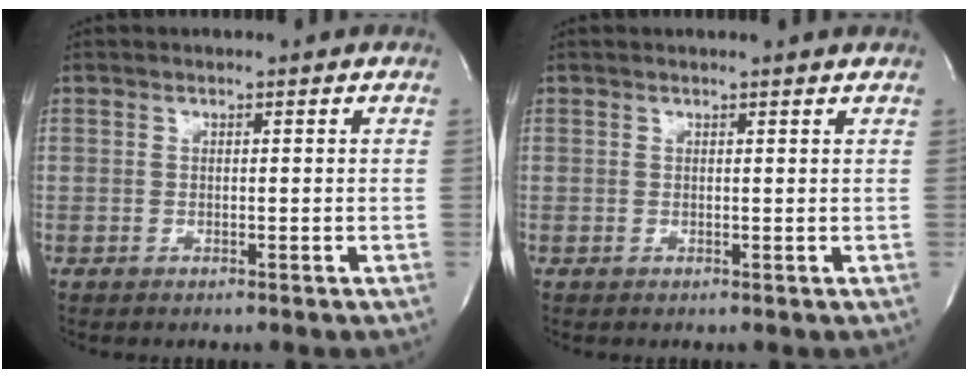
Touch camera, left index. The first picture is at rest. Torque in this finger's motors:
{"motor_torque": [0.19, -0.26, -0.03, -0.01]}